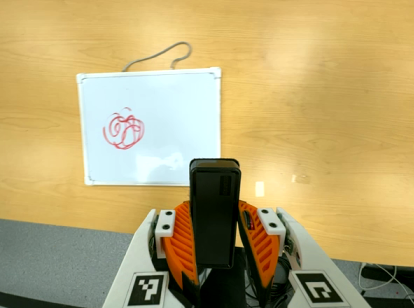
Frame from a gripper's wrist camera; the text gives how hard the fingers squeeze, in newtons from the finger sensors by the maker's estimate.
{"total": 4.4, "left": 2.8, "right": 6.0}